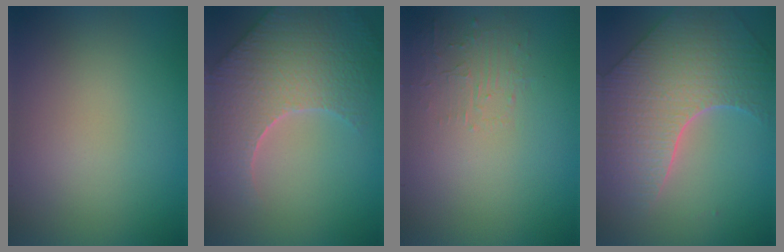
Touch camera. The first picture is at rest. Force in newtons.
{"total": 8.0, "press": 5.9, "slide": 5.4}
{"total": 1.5, "press": 0.1, "slide": 1.5}
{"total": 6.4, "press": 5.7, "slide": 3.1}